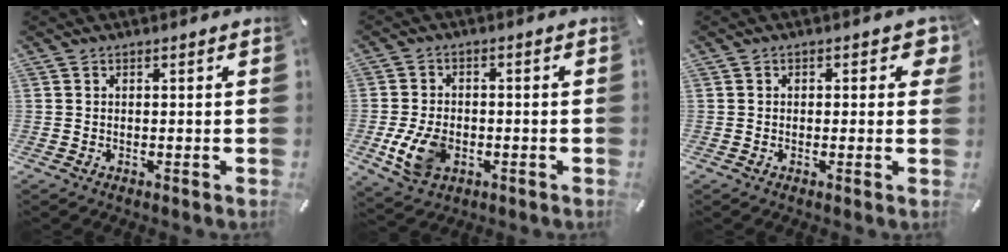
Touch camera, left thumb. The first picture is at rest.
{"total": 9.4, "force": [-2.7, 6.4, 6.3], "torque": [-0.134, 0.001, -0.047]}
{"total": 2.6, "force": [0.3, 1.7, 1.8], "torque": [-0.012, -0.001, 0.000]}